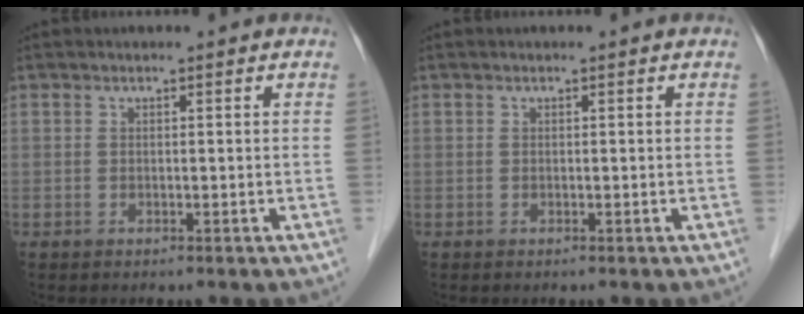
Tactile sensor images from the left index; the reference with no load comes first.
{"total": 0.0}